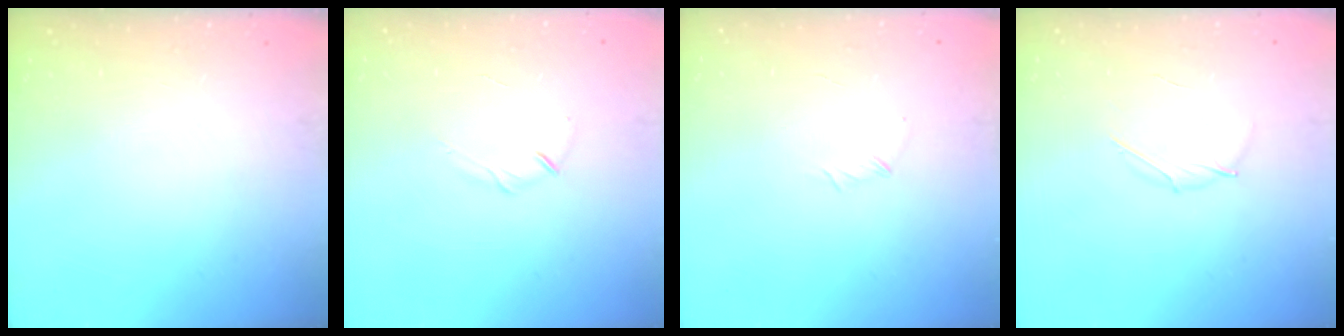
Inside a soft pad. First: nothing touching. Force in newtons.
{"total": 4.2, "press": 4.0, "slide": 1.0}
{"total": 4.5, "press": 4.3, "slide": 1.2}
{"total": 3.9, "press": 3.7, "slide": 1.1}